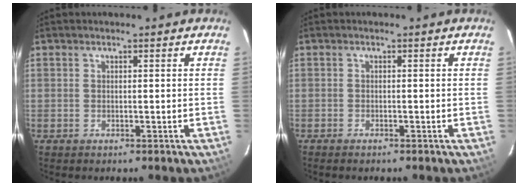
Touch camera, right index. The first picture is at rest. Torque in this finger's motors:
{"motor_torque": [0.36, -0.19, 0.12, 0.01]}